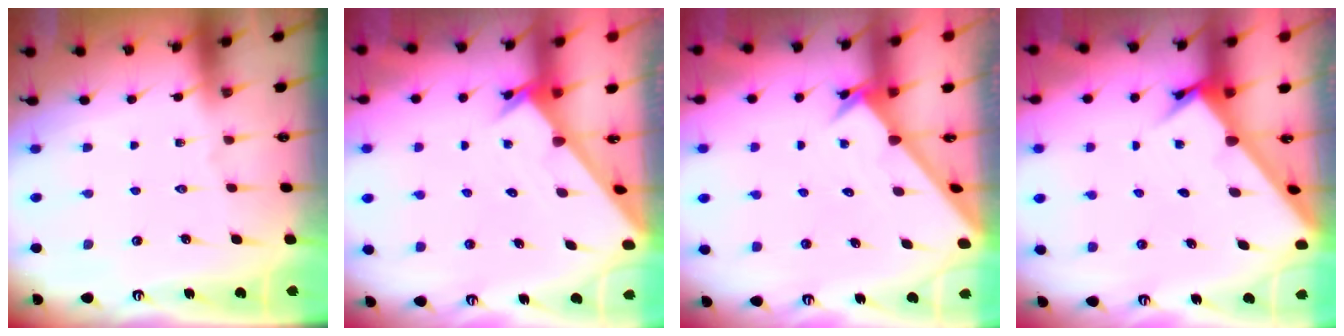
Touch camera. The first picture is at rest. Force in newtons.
{"total": 2.1, "press": 2.1, "slide": 0.1}
{"total": 2.5, "press": 2.5, "slide": 0.2}
{"total": 2.6, "press": 2.6, "slide": 0.2}